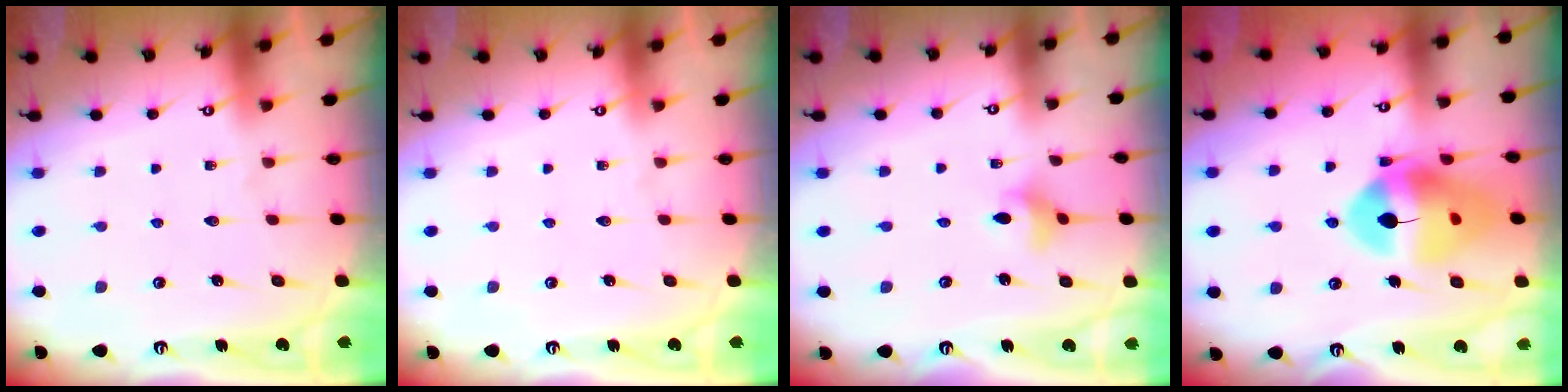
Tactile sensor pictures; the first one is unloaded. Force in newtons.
{"total": 0.0}
{"total": 3.5, "press": 3.5, "slide": 0.2}
{"total": 16.0, "press": 15.9, "slide": 1.5}